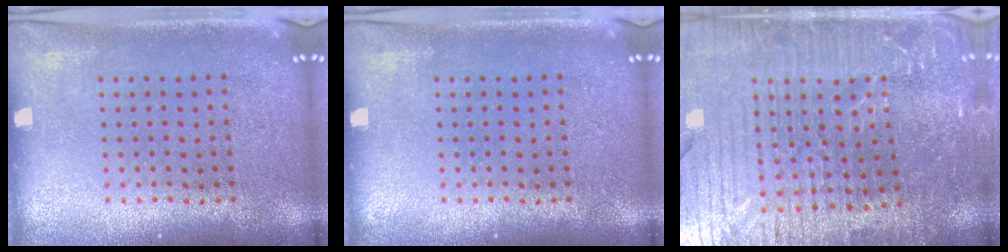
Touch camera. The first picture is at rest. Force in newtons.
{"total": 0.0}
{"total": 4.7, "press": 4.4, "slide": 1.5}